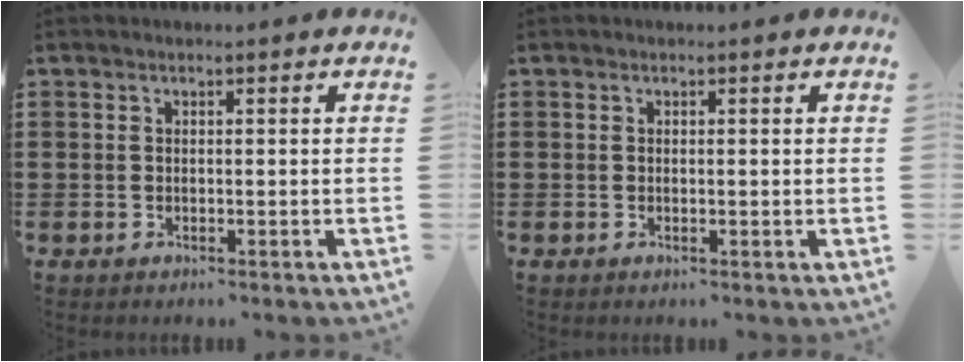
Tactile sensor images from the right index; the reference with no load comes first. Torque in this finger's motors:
{"motor_torque": [-0.08, 0.06, 0.01, 0.00]}